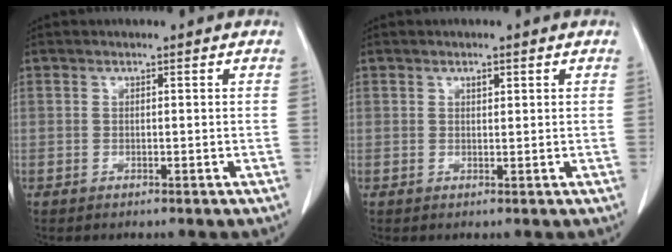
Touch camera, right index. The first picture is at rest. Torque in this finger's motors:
{"motor_torque": [0.01, 0.01, 0.00, 0.00]}